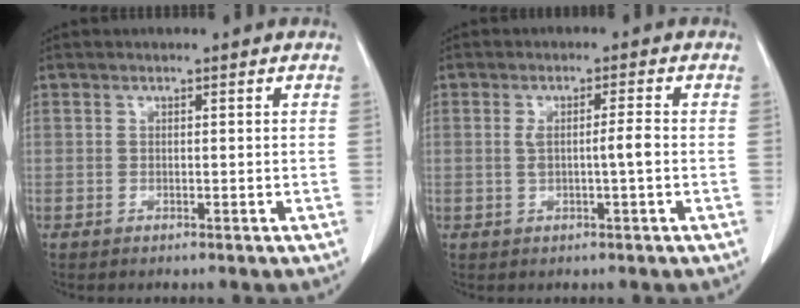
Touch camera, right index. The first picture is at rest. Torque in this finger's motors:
{"motor_torque": [0.58, -0.22, 0.06, 0.06]}